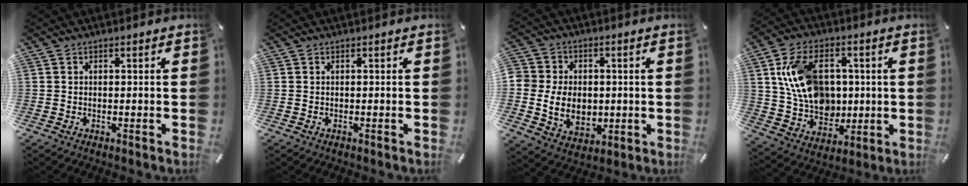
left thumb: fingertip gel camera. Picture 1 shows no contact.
{"total": 0.0}
{"total": 10.2, "force": [-0.5, 8.6, 5.5], "torque": [-0.118, 0.005, -0.009]}
{"total": 15.9, "force": [2.8, 12.0, 10.0], "torque": [-0.207, 0.010, 0.059]}